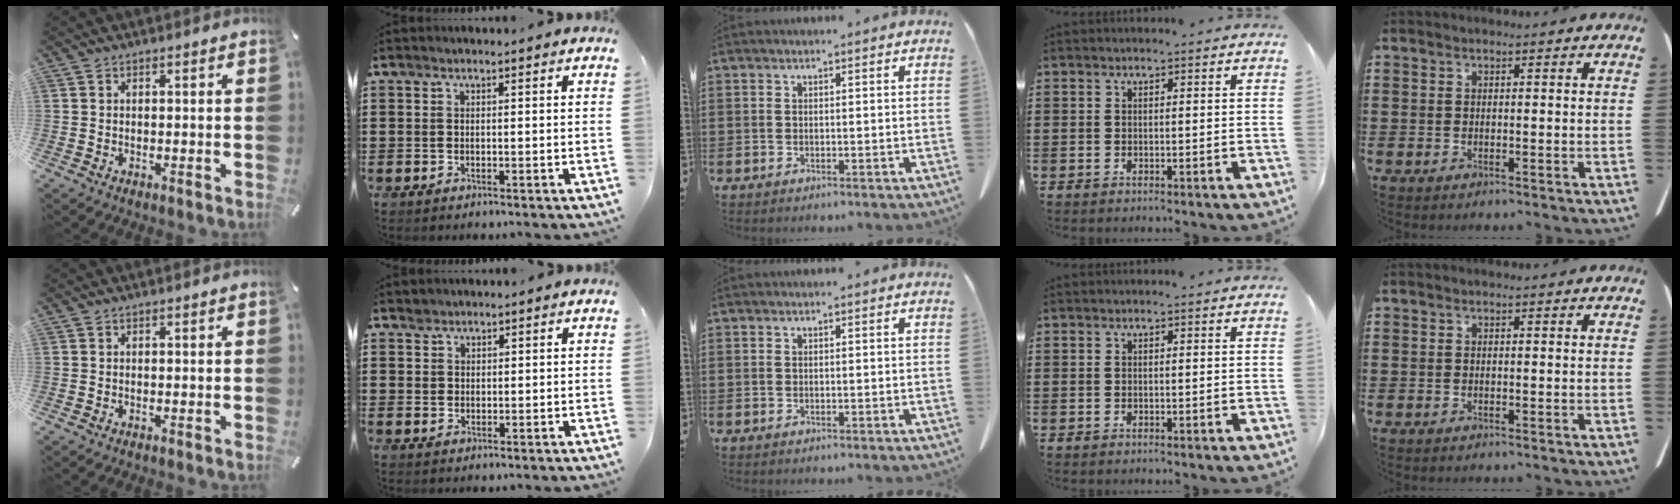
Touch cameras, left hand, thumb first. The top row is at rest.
{"index": {"total": 1.7, "force": [1.3, 1.1, -0.1], "torque": [-0.002, 0.002, 0.027]}}